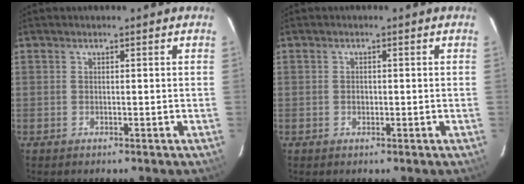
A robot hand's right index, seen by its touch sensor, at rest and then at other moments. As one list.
[{"total": 0.9, "force": [0.0, 0.7, 0.5], "torque": [-0.008, 0.002, 0.000]}]